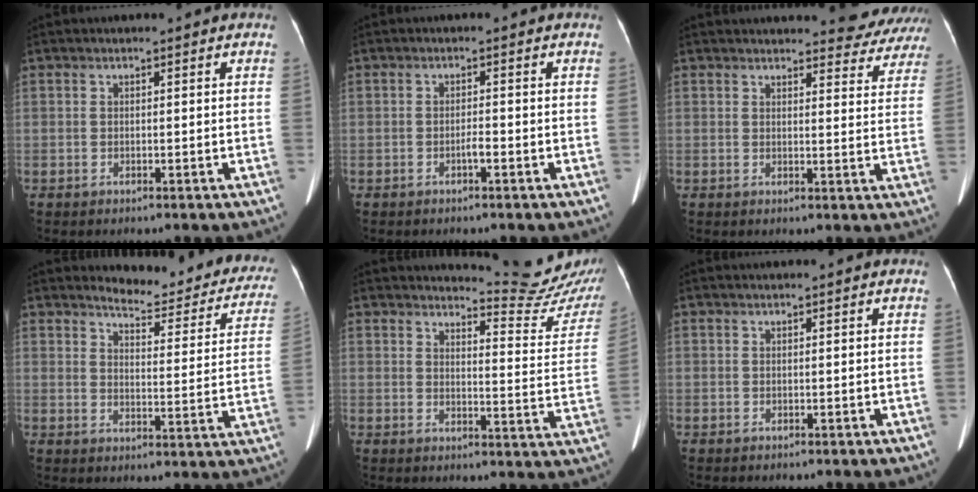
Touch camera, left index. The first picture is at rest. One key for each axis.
{"total": 1.0, "fx": -0.7, "fy": 0.0, "fz": 0.8, "tx": -0.015, "ty": 0.001, "tz": -0.012}
{"total": 13.6, "fx": 12.9, "fy": 3.3, "fz": 2.4, "tx": 0.006, "ty": -0.021, "tz": 0.121}
{"total": 16.2, "fx": 15.0, "fy": 3.7, "fz": 5.1, "tx": -0.036, "ty": -0.063, "tz": 0.156}
{"total": 13.3, "fx": 13.3, "fy": -0.7, "fz": 0.6, "tx": 0.000, "ty": -0.112, "tz": 0.140}
{"total": 1.1, "fx": 1.0, "fy": 0.4, "fz": 0.1, "tx": -0.010, "ty": 0.021, "tz": 0.012}